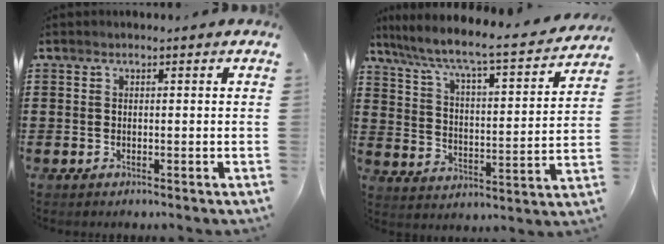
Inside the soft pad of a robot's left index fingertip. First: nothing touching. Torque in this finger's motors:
{"motor_torque": [1.11, -1.03, 0.29, 0.21]}